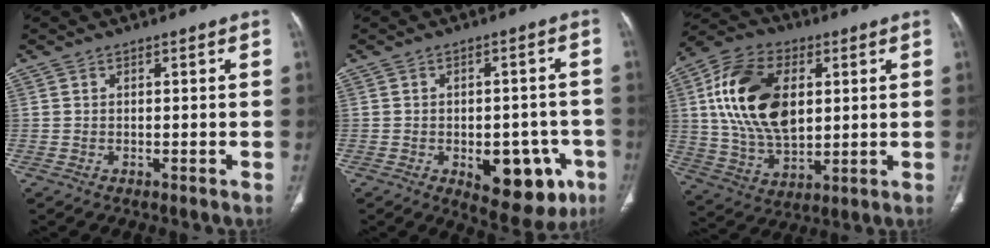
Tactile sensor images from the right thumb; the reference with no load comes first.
{"total": 13.7, "force": [-5.1, 7.3, 10.4], "torque": [-0.094, 0.019, -0.051]}
{"total": 19.5, "force": [4.1, 11.9, 14.9], "torque": [-0.256, -0.002, 0.078]}